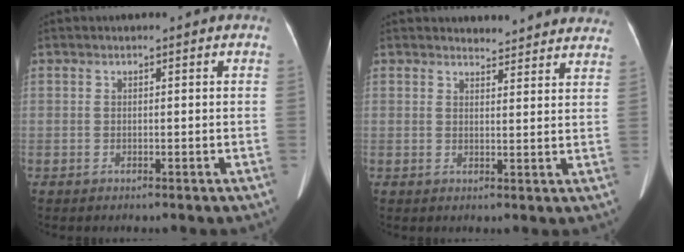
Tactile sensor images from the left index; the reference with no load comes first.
{"total": 9.8, "force": [9.6, 1.9, 1.1], "torque": [0.014, -0.005, 0.087]}